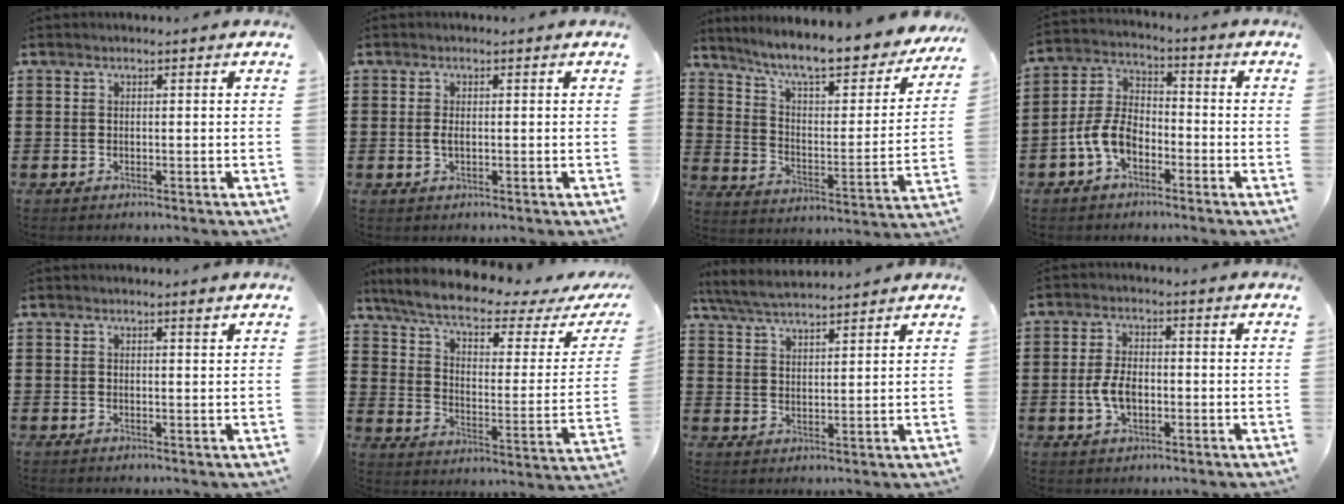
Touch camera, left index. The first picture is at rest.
{"total": 1.4, "force": [-0.1, 0.6, 1.3], "torque": [-0.034, -0.002, -0.004]}
{"total": 9.7, "force": [8.0, 0.8, 5.3], "torque": [-0.125, -0.055, 0.133]}
{"total": 6.6, "force": [-3.5, 3.8, 4.1], "torque": [-0.108, 0.007, -0.075]}
{"total": 1.3, "force": [0.8, 0.0, 1.0], "torque": [-0.012, -0.003, 0.012]}
{"total": 7.5, "force": [5.7, 1.2, 4.8], "torque": [-0.110, -0.036, 0.094]}
{"total": 4.9, "force": [4.6, 0.6, 1.7], "torque": [-0.048, -0.013, 0.083]}
{"total": 5.1, "force": [-0.9, 2.8, 4.2], "torque": [-0.095, -0.001, -0.020]}